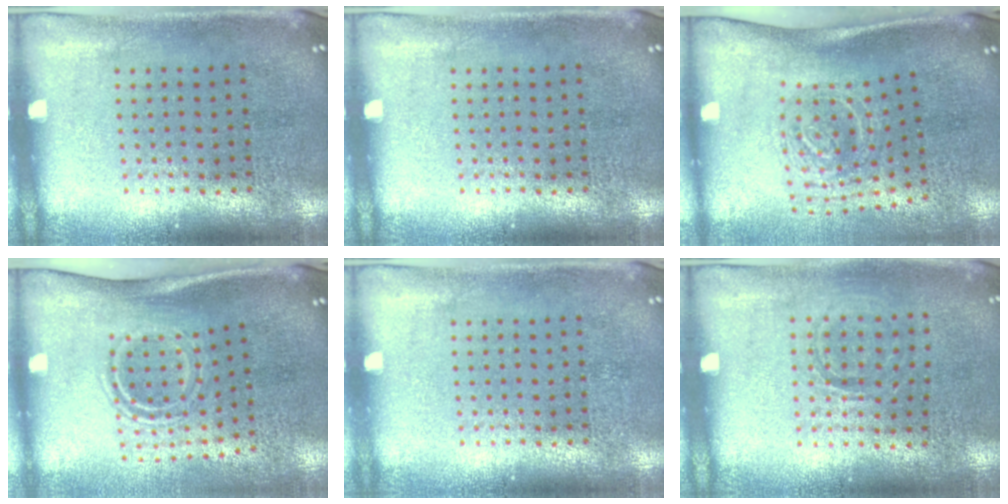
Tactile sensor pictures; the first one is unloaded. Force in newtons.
{"total": 0.0}
{"total": 1.9, "press": 1.3, "slide": 1.4}
{"total": 1.9, "press": 1.1, "slide": 1.5}
{"total": 0.0}
{"total": 0.9, "press": 0.9, "slide": 0.1}